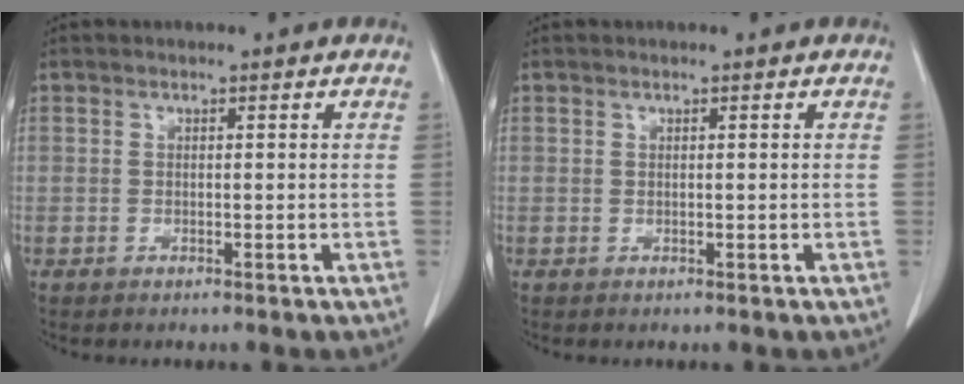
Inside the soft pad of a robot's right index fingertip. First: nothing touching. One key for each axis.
{"total": 0.0}